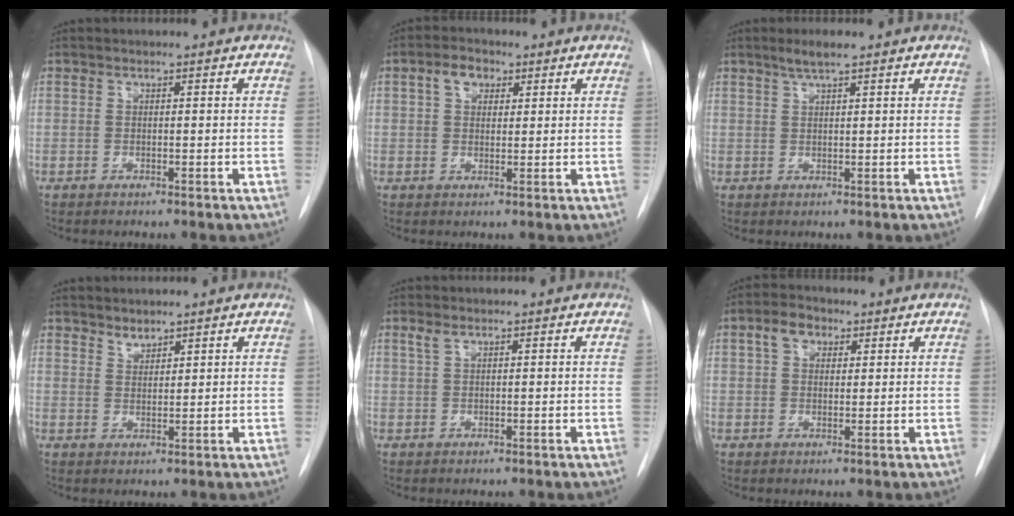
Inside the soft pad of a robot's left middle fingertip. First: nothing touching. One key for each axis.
{"total": 3.8, "fx": 1.7, "fy": 2.6, "fz": 2.3, "tx": -0.044, "ty": 0.015, "tz": 0.031}
{"total": 2.7, "fx": 1.9, "fy": 0.1, "fz": 1.9, "tx": -0.040, "ty": 0.001, "tz": 0.037}
{"total": 1.8, "fx": 1.7, "fy": 0.6, "fz": 0.2, "tx": 0.001, "ty": -0.003, "tz": 0.031}
{"total": 1.2, "fx": 0.8, "fy": 0.3, "fz": 0.8, "tx": -0.023, "ty": 0.012, "tz": 0.019}
{"total": 4.0, "fx": 1.8, "fy": 2.7, "fz": 2.3, "tx": -0.046, "ty": 0.017, "tz": 0.034}